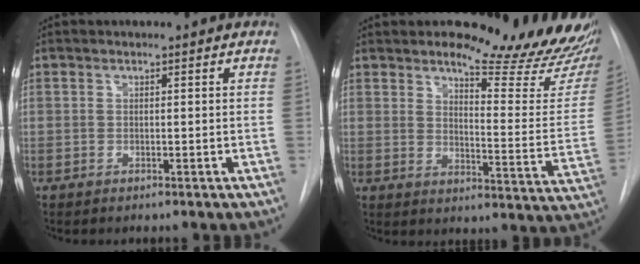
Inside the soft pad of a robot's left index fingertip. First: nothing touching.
{"total": 17.5, "force": [15.5, 2.7, 7.6], "torque": [-0.088, -0.095, 0.180]}